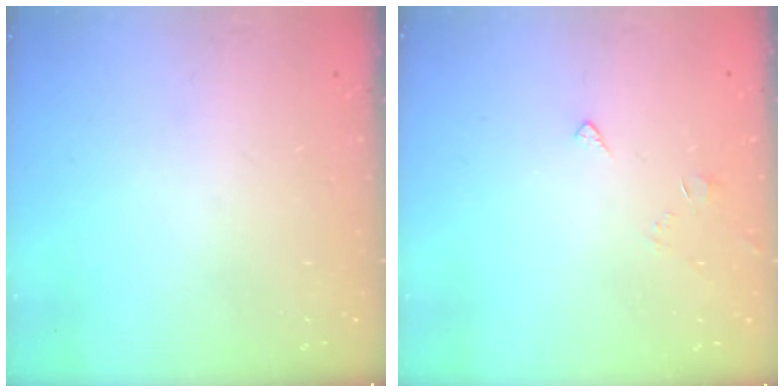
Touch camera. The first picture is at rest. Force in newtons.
{"total": 2.5, "press": 2.4, "slide": 0.6}